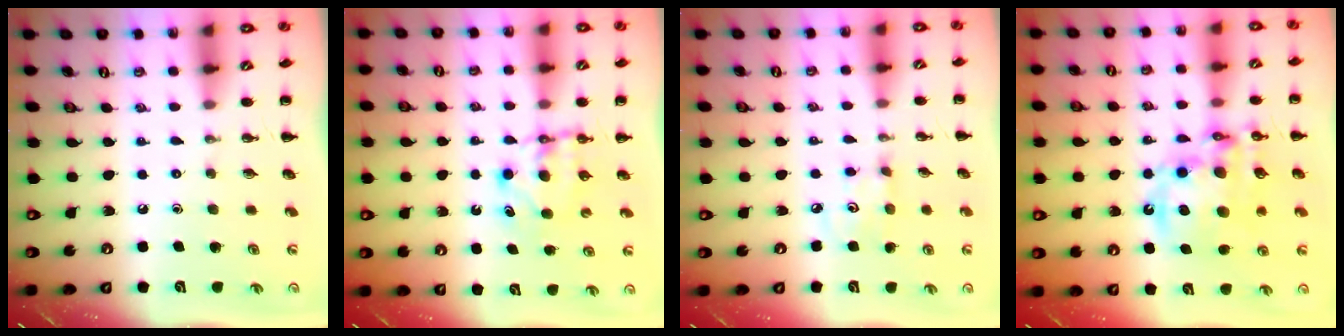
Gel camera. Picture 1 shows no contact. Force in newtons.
{"total": 5.6, "press": 5.6, "slide": 0.6}
{"total": 3.5, "press": 3.4, "slide": 0.9}
{"total": 17.5, "press": 16.9, "slide": 4.2}